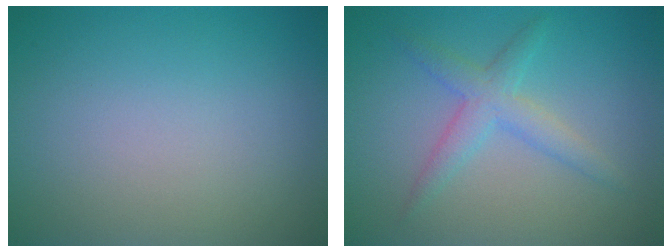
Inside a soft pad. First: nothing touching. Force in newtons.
{"total": 2.8, "press": 2.8, "slide": 0.1}